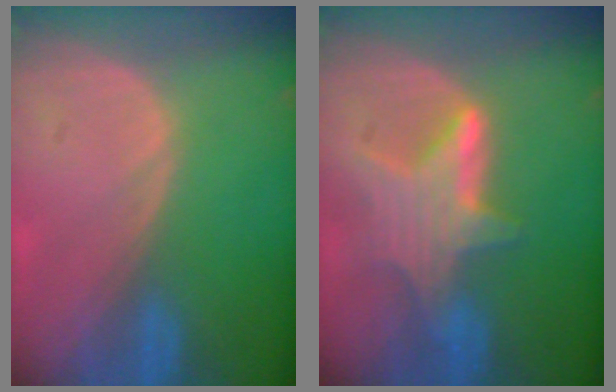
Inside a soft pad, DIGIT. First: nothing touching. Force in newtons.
{"total": 6.8, "press": 6.6, "slide": 1.5}